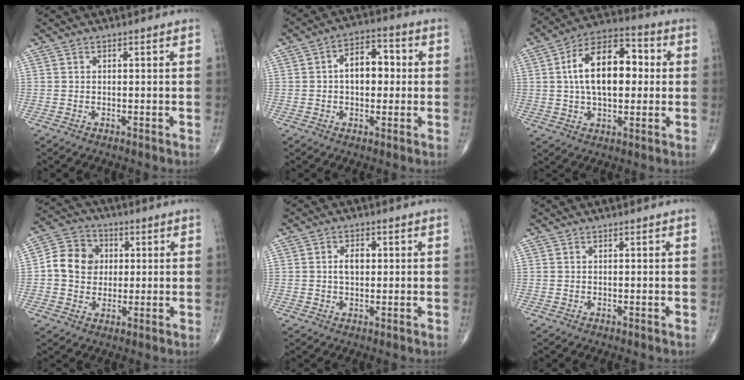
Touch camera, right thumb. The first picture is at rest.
{"total": 8.5, "force": [0.5, 5.3, 6.6], "torque": [-0.077, 0.021, -0.001]}
{"total": 16.4, "force": [1.8, 9.1, 13.5], "torque": [-0.205, 0.023, 0.021]}
{"total": 9.7, "force": [0.8, 8.5, 4.5], "torque": [-0.054, 0.013, 0.003]}
{"total": 3.5, "force": [0.4, 2.2, 2.6], "torque": [-0.040, 0.005, 0.005]}
{"total": 0.0}